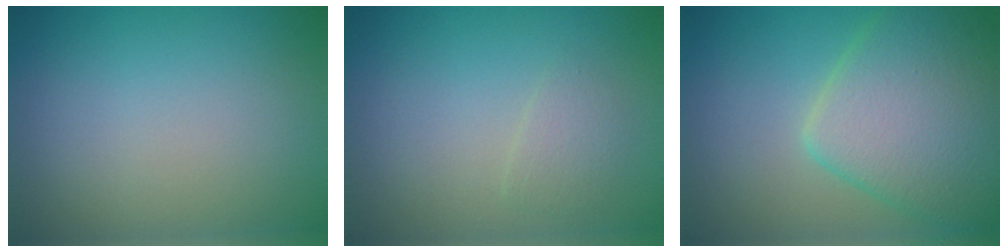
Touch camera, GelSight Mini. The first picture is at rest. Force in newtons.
{"total": 1.3, "press": 1.2, "slide": 0.0}
{"total": 7.5, "press": 7.5, "slide": 0.1}